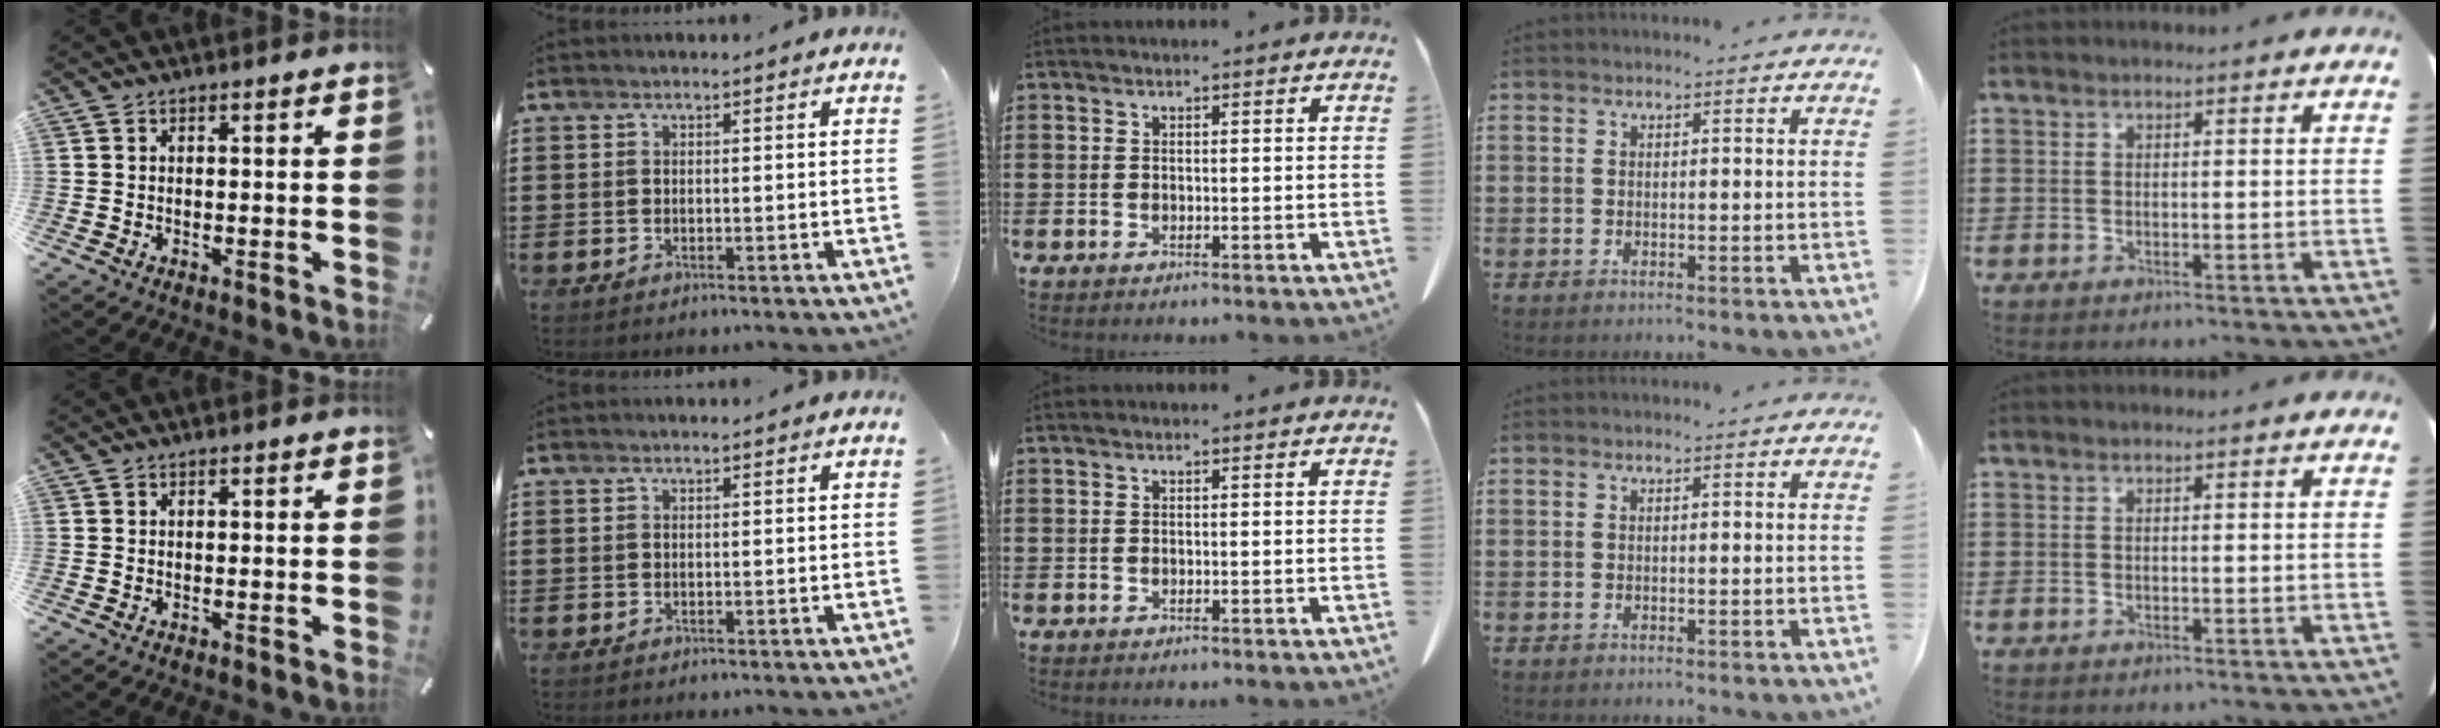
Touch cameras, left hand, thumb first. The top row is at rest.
{}